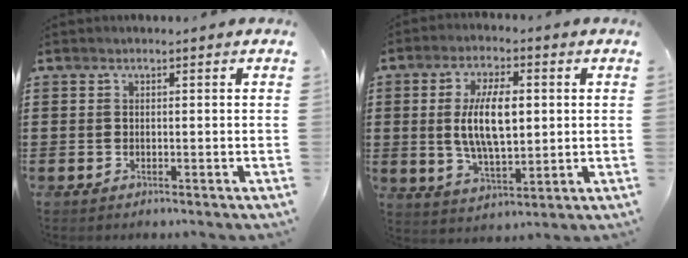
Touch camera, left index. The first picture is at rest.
{"total": 10.0, "force": [1.1, 4.2, 9.0], "torque": [-0.183, 0.004, 0.012]}